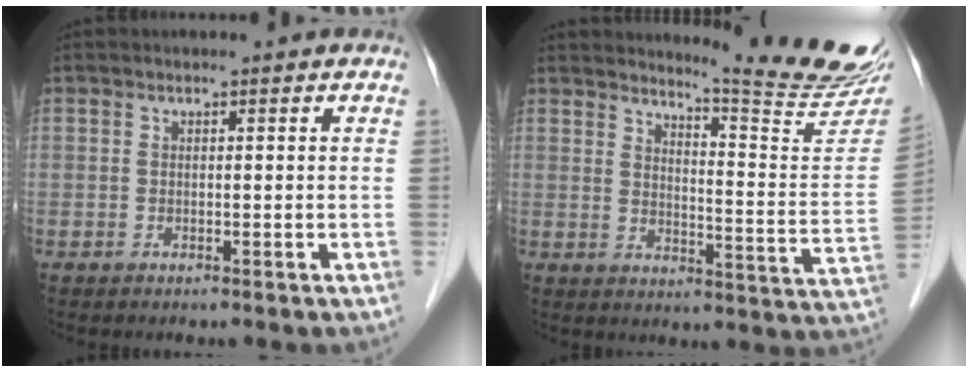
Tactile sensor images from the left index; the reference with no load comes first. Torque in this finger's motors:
{"motor_torque": [0.19, -0.33, 0.22, 0.05]}